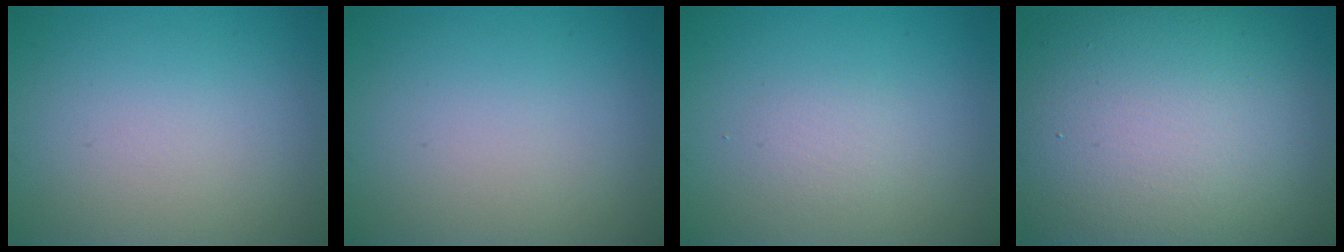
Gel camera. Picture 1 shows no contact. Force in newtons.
{"total": 0.0}
{"total": 1.2, "press": 1.2, "slide": 0.0}
{"total": 15.9, "press": 15.9, "slide": 1.0}